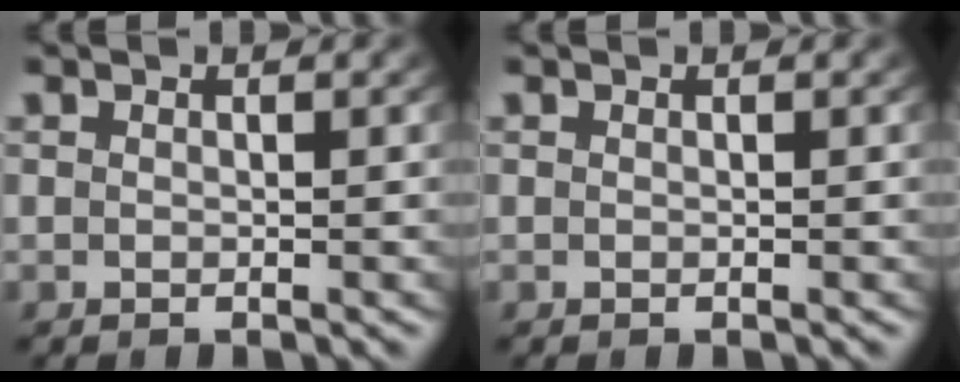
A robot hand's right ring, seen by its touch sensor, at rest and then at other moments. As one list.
[{"total": 0.0}]